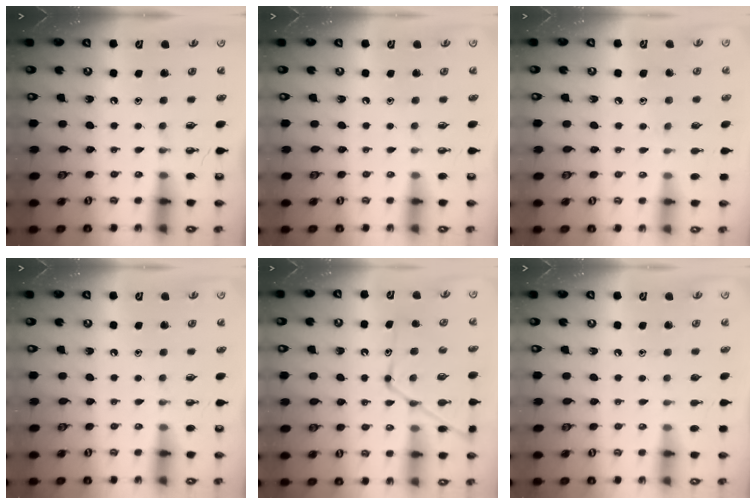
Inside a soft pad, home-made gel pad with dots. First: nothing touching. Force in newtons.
{"total": 0.0}
{"total": 5.1, "press": 5.1, "slide": 0.6}
{"total": 0.0}
{"total": 13.7, "press": 13.7, "slide": 1.0}
{"total": 0.0}